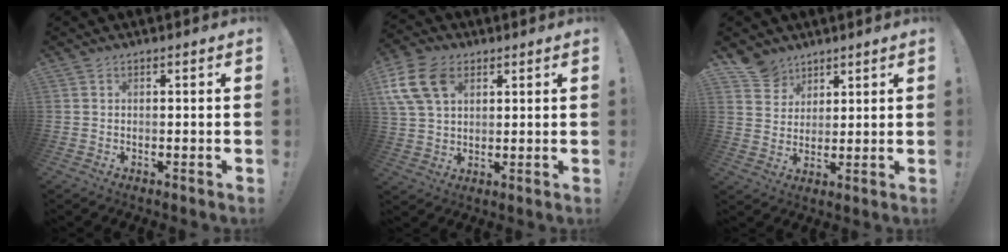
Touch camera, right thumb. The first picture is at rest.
{"total": 13.2, "force": [5.4, 9.0, 8.1], "torque": [-0.175, -0.015, 0.105]}
{"total": 7.8, "force": [5.7, 5.2, 0.8], "torque": [-0.017, -0.041, 0.112]}